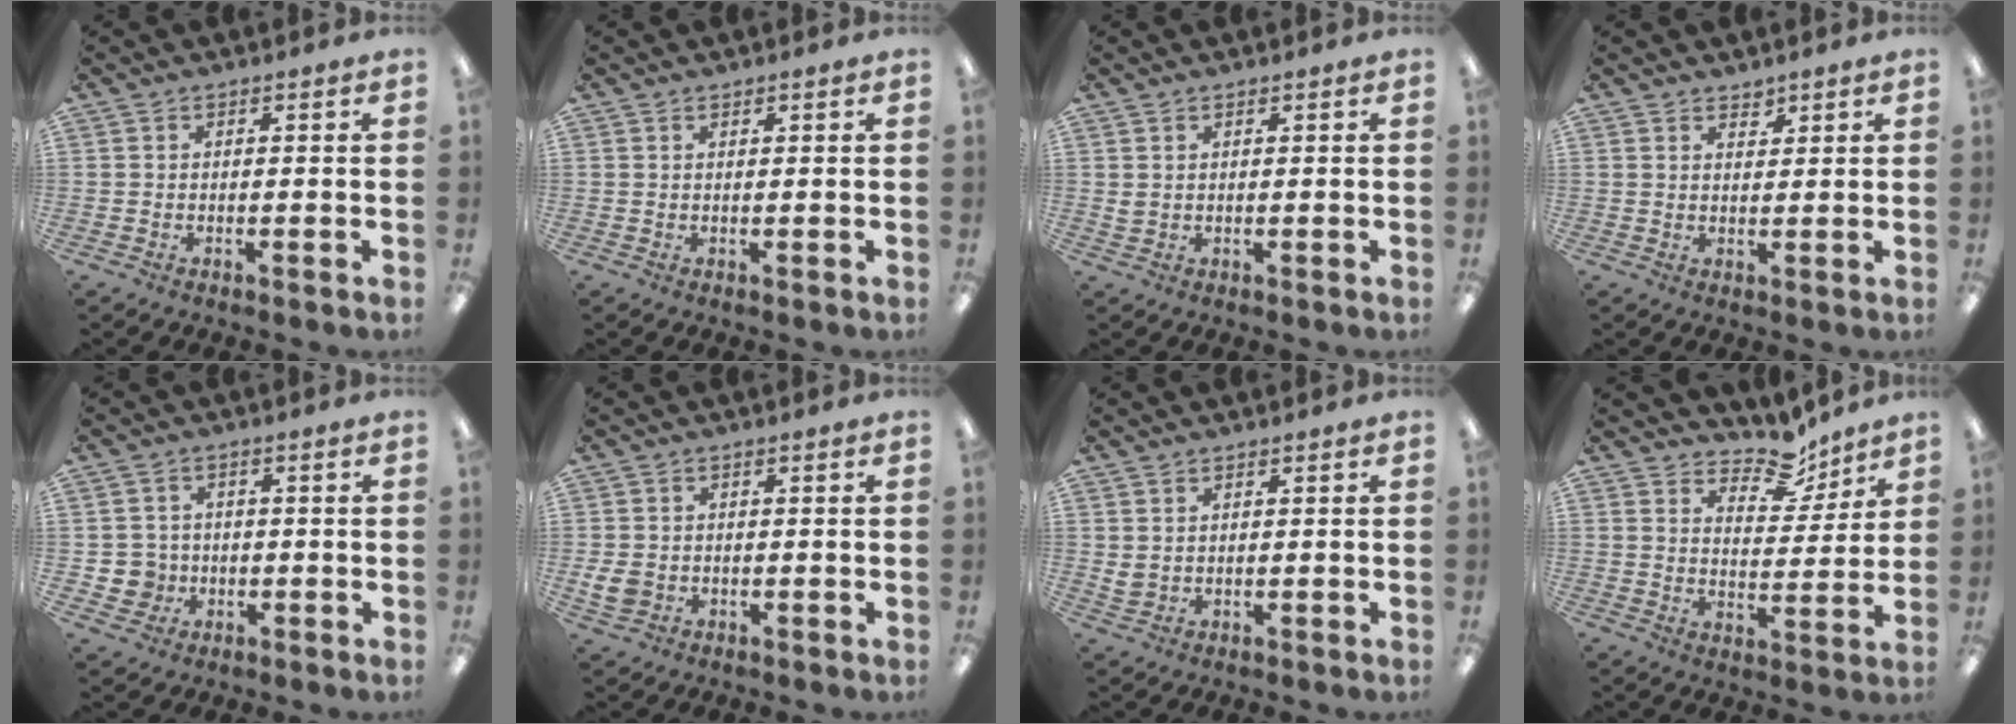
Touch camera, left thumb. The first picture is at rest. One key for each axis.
{"total": 0.6, "fx": 0.6, "fy": 0.2, "fz": 0.1, "tx": -0.004, "ty": 0.001, "tz": 0.011}
{"total": 1.3, "fx": 0.9, "fy": 0.8, "fz": 0.5, "tx": -0.012, "ty": 0.002, "tz": 0.017}
{"total": 2.2, "fx": 2.0, "fy": 0.8, "fz": 0.0, "tx": 0.007, "ty": -0.011, "tz": 0.038}
{"total": 4.7, "fx": -0.6, "fy": 4.6, "fz": 0.7, "tx": -0.011, "ty": 0.009, "tz": -0.008}
{"total": 3.9, "fx": -0.2, "fy": 3.3, "fz": 2.1, "tx": -0.040, "ty": -0.001, "tz": -0.006}
{"total": 2.1, "fx": 1.5, "fy": 1.3, "fz": 0.8, "tx": -0.018, "ty": 0.000, "tz": 0.028}
{"total": 9.8, "fx": 8.0, "fy": 4.6, "fz": 3.1, "tx": -0.038, "ty": -0.060, "tz": 0.142}